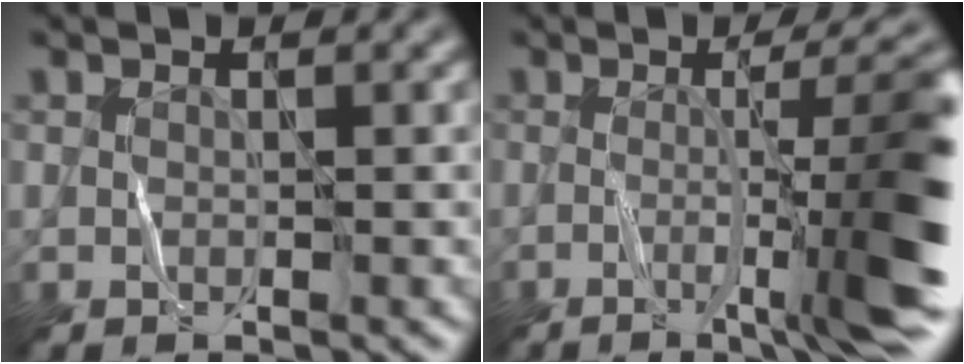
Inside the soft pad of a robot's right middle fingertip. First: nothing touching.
{"total": 11.7, "force": [-1.6, 2.4, 11.4], "torque": [-0.137, 0.011, -0.023]}